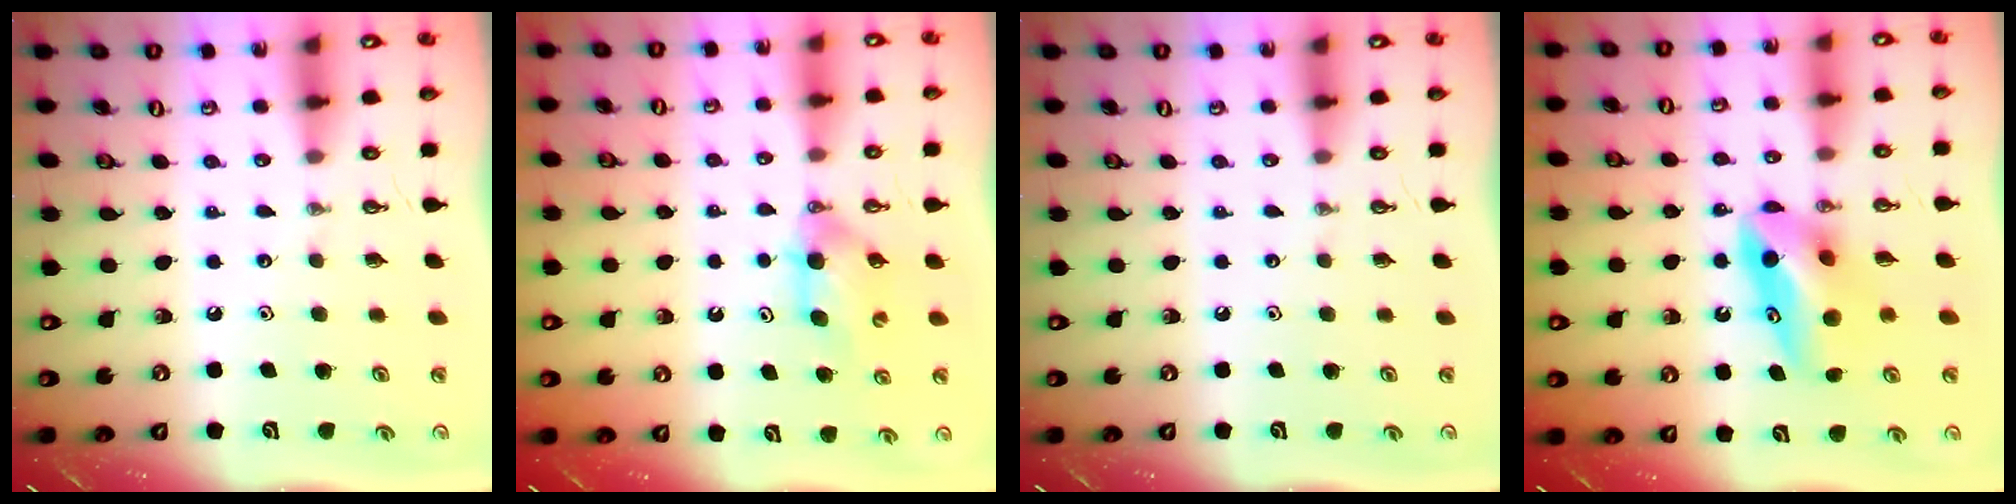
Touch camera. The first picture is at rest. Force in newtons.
{"total": 4.5, "press": 4.3, "slide": 1.4}
{"total": 0.0}
{"total": 9.4, "press": 9.3, "slide": 1.6}